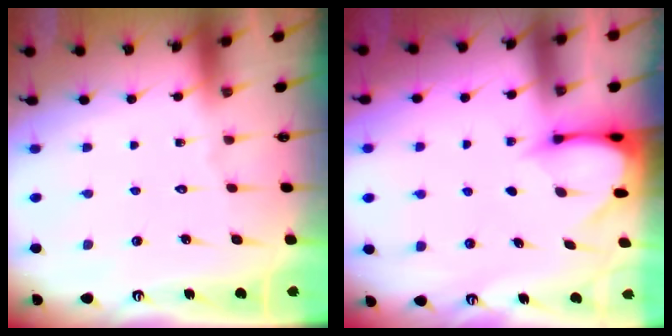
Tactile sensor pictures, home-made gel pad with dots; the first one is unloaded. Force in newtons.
{"total": 3.3, "press": 3.3, "slide": 0.4}